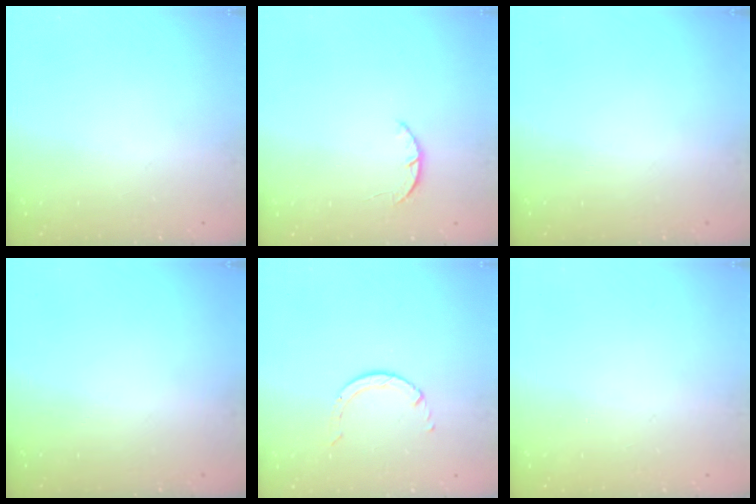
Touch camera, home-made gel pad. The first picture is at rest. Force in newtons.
{"total": 2.5, "press": 2.5, "slide": 0.5}
{"total": 0.0}
{"total": 0.0}
{"total": 1.7, "press": 1.7, "slide": 0.1}
{"total": 2.6, "press": 2.6, "slide": 0.2}